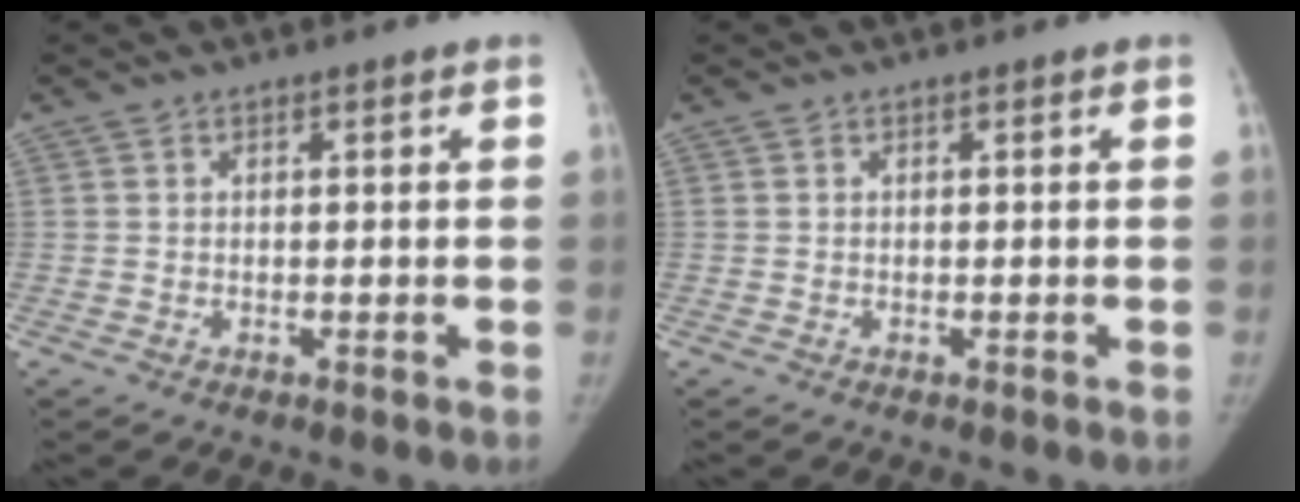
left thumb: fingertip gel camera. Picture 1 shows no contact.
{"total": 0.0}